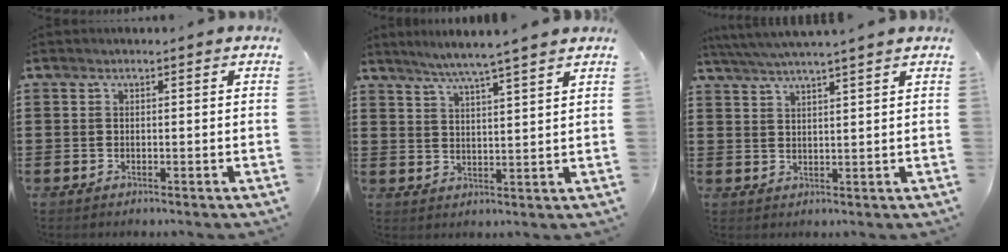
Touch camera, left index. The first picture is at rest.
{"total": 4.6, "force": [4.0, -1.0, 2.1], "torque": [-0.052, -0.021, 0.067]}
{"total": 3.5, "force": [3.2, -0.7, 1.4], "torque": [-0.037, -0.011, 0.056]}